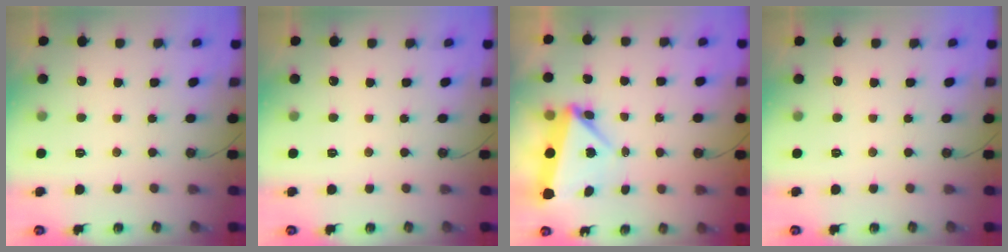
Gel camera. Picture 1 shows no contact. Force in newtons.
{"total": 0.0}
{"total": 7.7, "press": 5.7, "slide": 5.2}
{"total": 0.0}